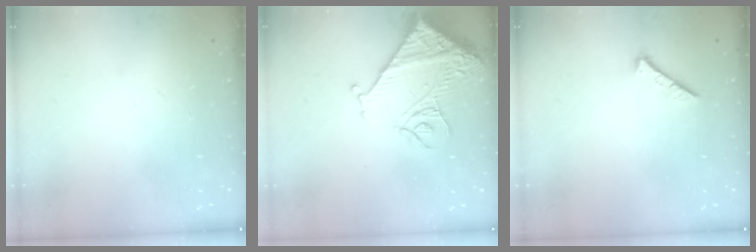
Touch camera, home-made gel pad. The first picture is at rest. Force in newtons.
{"total": 14.9, "press": 14.8, "slide": 1.6}
{"total": 0.0}